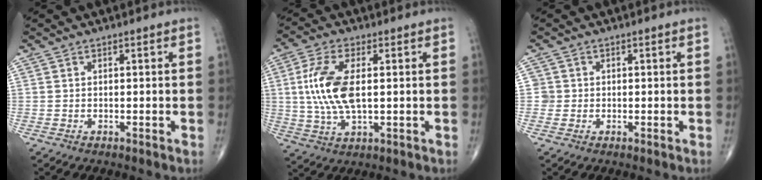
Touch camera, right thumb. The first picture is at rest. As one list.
[{"total": 11.7, "force": [1.2, 5.4, 10.4], "torque": [-0.227, -0.001, 0.026]}, {"total": 1.7, "force": [-0.2, 1.7, -0.1], "torque": [0.015, 0.007, -0.006]}]